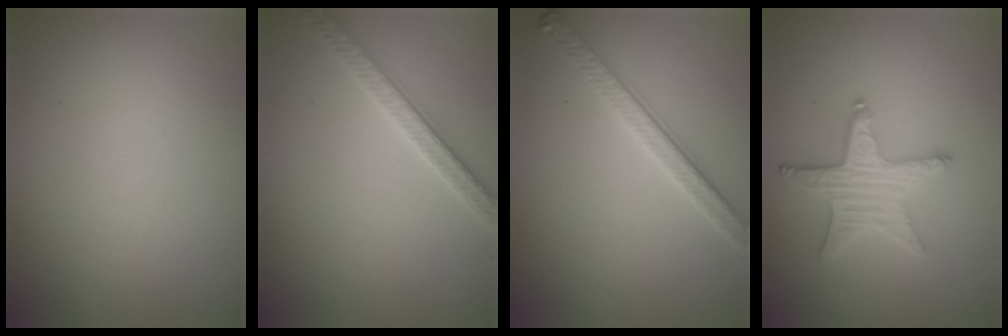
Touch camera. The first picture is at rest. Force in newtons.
{"total": 2.6, "press": 2.5, "slide": 0.5}
{"total": 2.8, "press": 2.7, "slide": 0.7}
{"total": 4.2, "press": 3.8, "slide": 1.7}